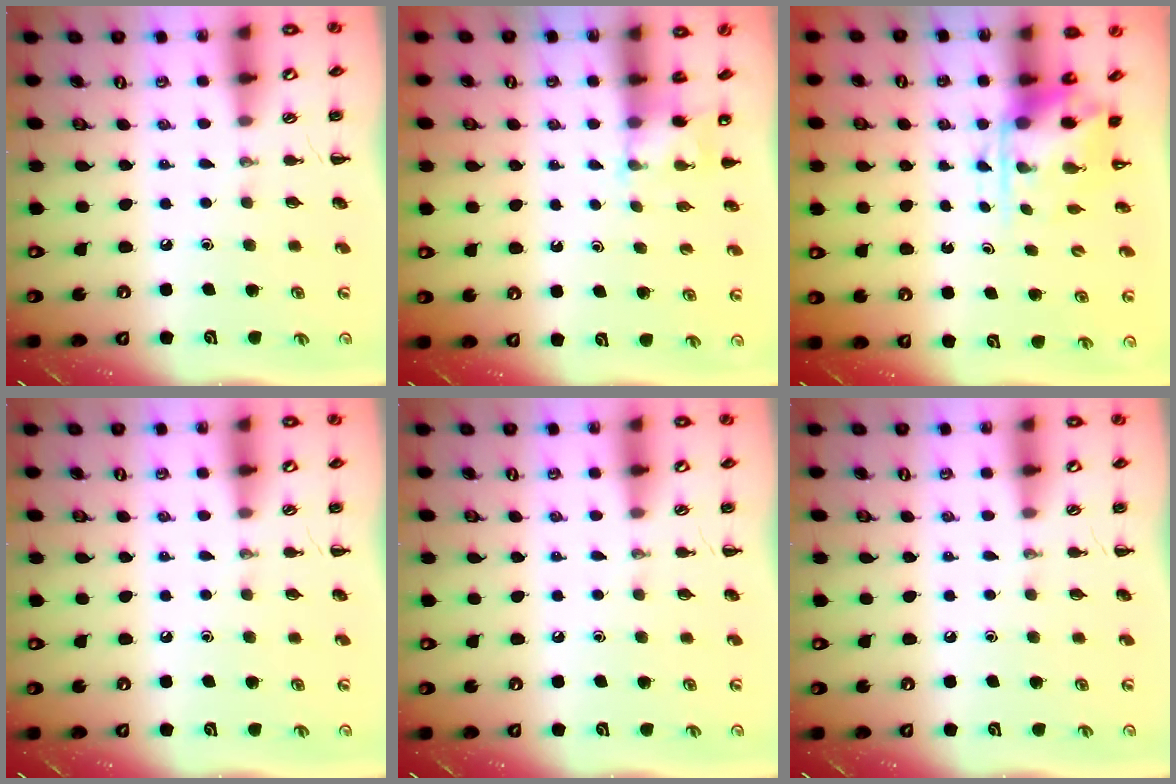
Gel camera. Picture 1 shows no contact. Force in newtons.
{"total": 3.6, "press": 3.5, "slide": 0.9}
{"total": 3.8, "press": 3.7, "slide": 0.9}
{"total": 0.0}
{"total": 0.0}
{"total": 0.0}